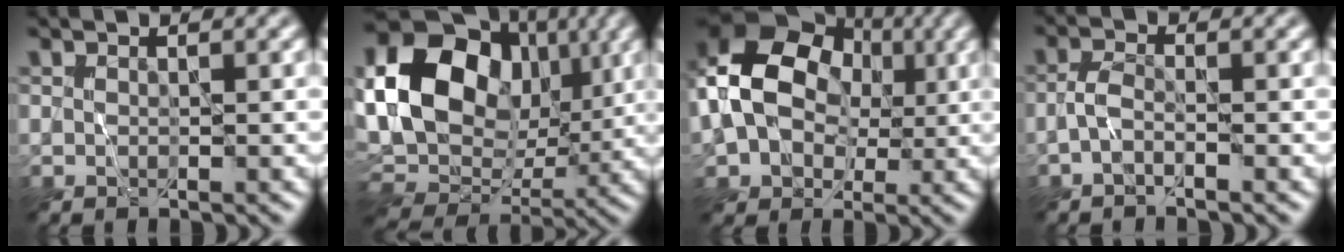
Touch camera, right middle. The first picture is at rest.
{"total": 18.7, "force": [4.0, 14.6, 10.9], "torque": [-0.246, 0.030, 0.084]}
{"total": 14.1, "force": [1.9, 11.2, 8.4], "torque": [-0.194, 0.031, 0.025]}
{"total": 1.9, "force": [-1.0, 0.6, 1.4], "torque": [-0.029, 0.004, -0.025]}